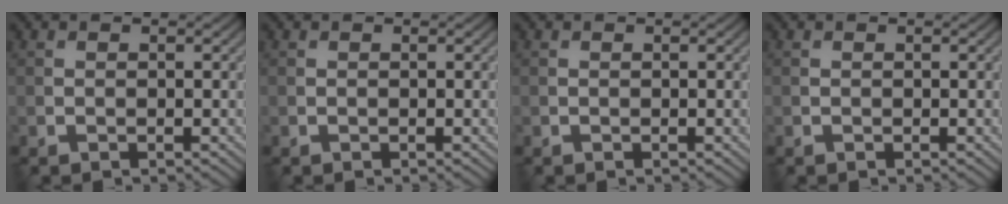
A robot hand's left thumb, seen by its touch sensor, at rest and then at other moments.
{"total": 0.0}
{"total": 0.0}
{"total": 0.0}